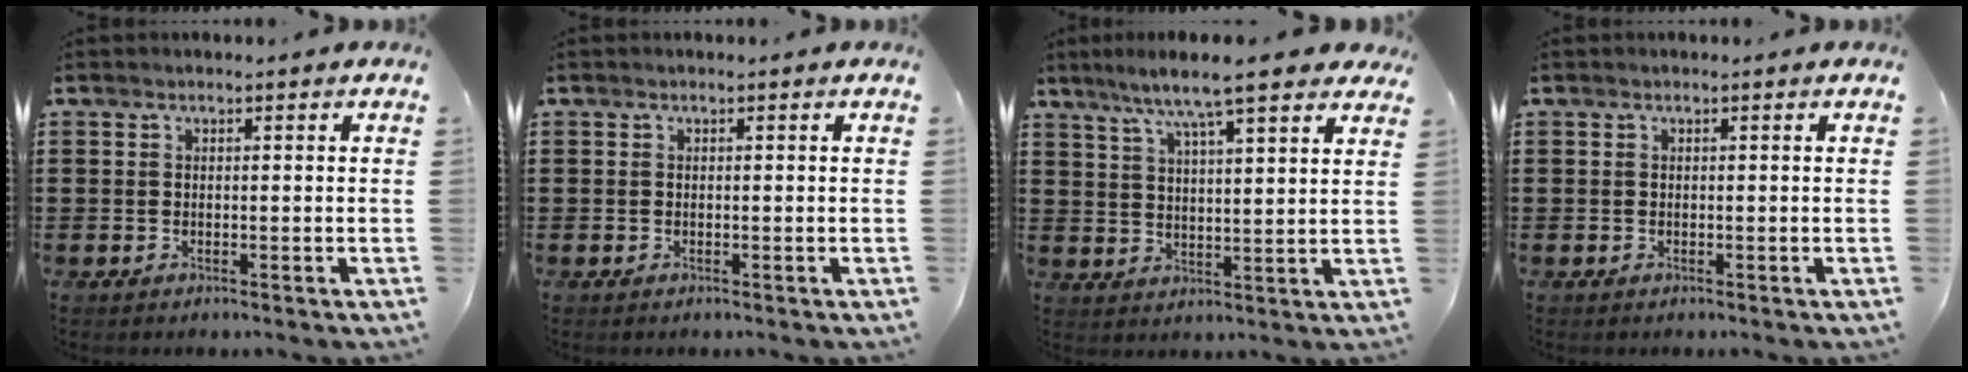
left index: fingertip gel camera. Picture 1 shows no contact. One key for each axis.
{"total": 0.0}
{"total": 8.5, "fx": 6.8, "fy": 0.5, "fz": 5.0, "tx": -0.120, "ty": -0.019, "tz": 0.117}
{"total": 0.0}